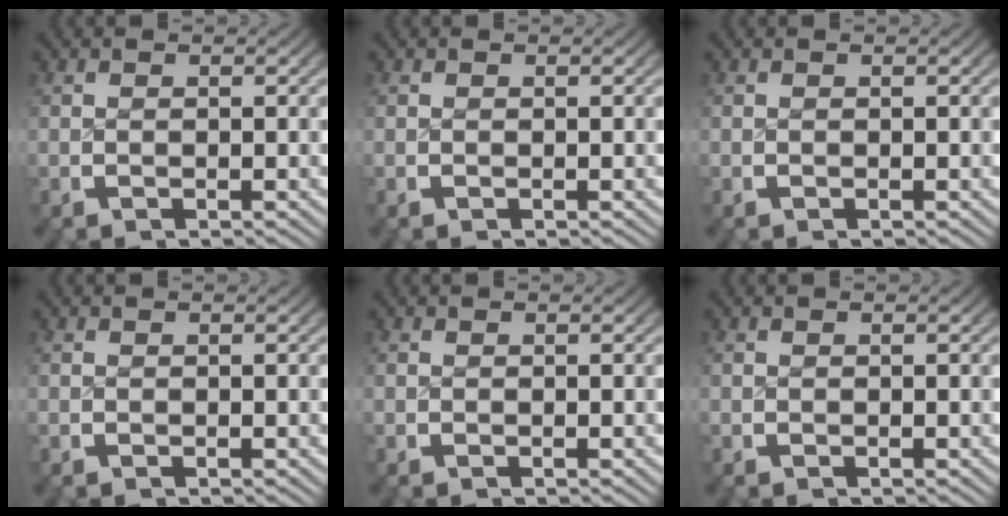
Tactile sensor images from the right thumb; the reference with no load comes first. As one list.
[{"total": 0.0}, {"total": 0.0}, {"total": 0.0}, {"total": 0.0}, {"total": 0.0}]